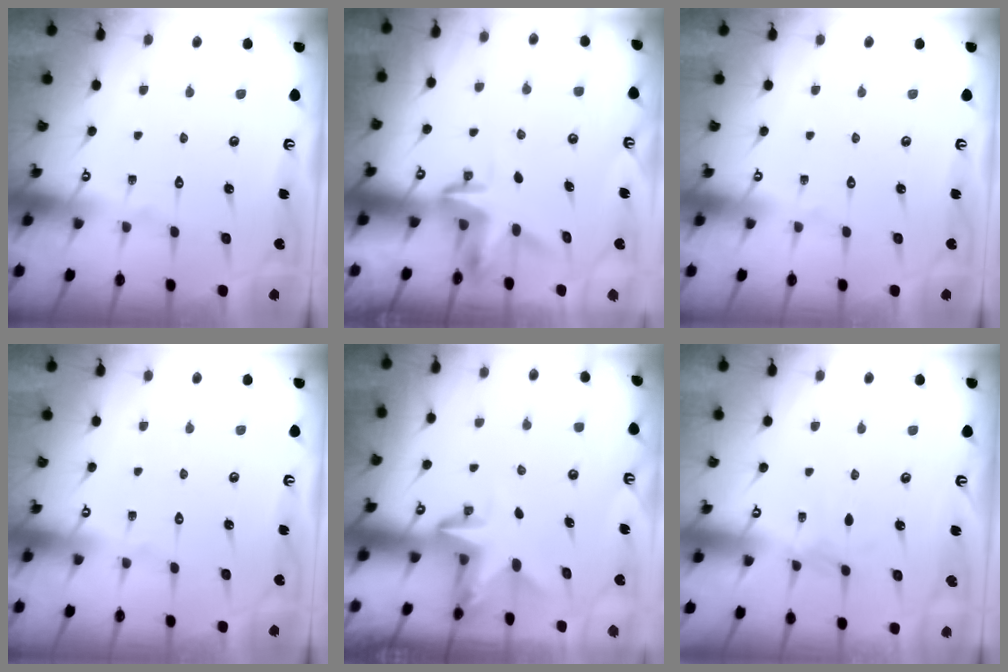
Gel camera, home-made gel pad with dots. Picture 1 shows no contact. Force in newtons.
{"total": 3.6, "press": 3.6, "slide": 0.2}
{"total": 0.0}
{"total": 0.0}
{"total": 3.2, "press": 3.2, "slide": 0.1}
{"total": 3.0, "press": 3.0, "slide": 0.3}